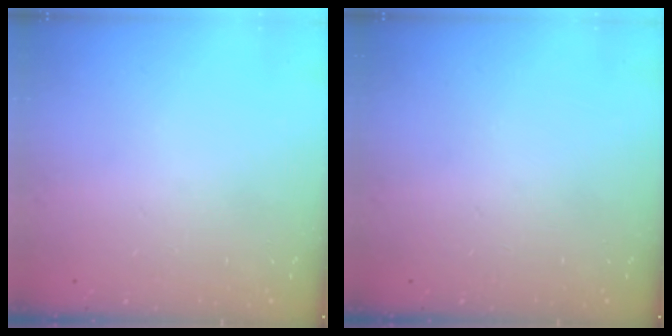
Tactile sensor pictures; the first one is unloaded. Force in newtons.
{"total": 0.0}